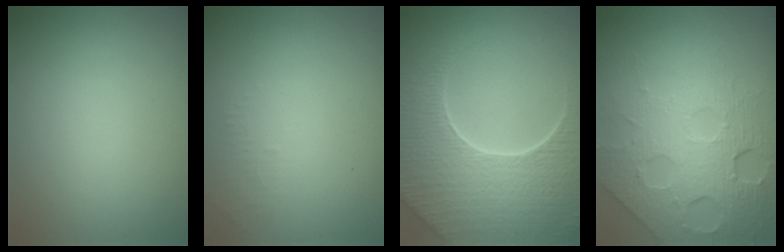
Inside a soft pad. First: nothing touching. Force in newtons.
{"total": 1.0, "press": 0.9, "slide": 0.3}
{"total": 9.0, "press": 6.2, "slide": 6.5}
{"total": 8.3, "press": 5.4, "slide": 6.2}